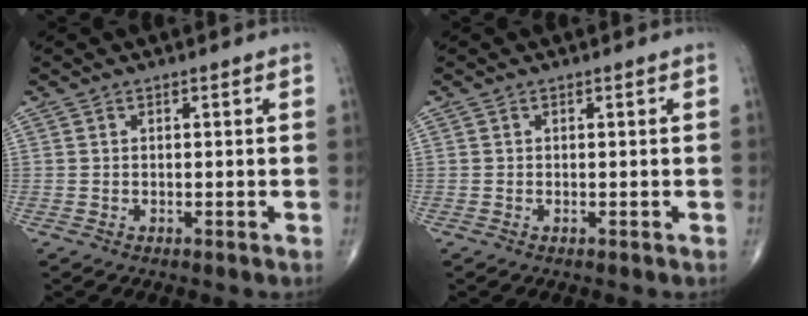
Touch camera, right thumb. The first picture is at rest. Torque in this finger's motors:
{"motor_torque": [-0.23, -0.03, 0.23, -0.04, -0.02]}